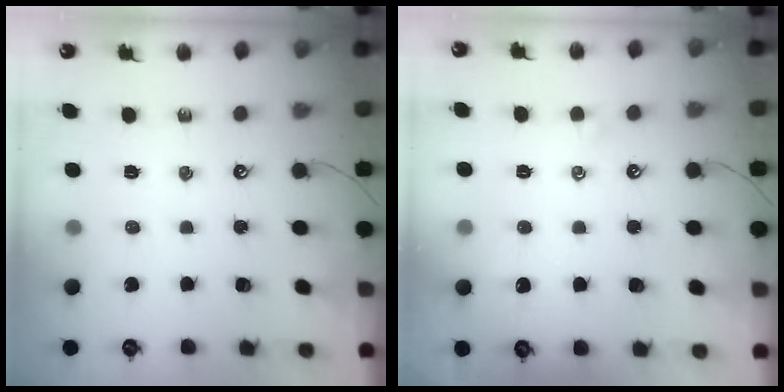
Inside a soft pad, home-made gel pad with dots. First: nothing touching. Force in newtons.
{"total": 1.4, "press": 1.3, "slide": 0.4}